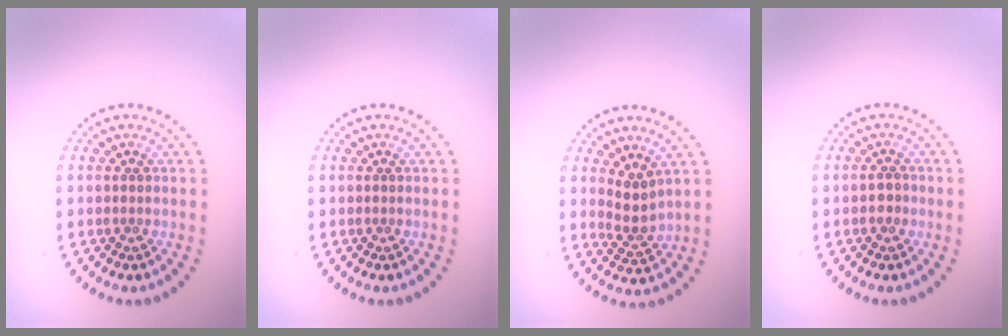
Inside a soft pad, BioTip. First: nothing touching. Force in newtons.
{"total": 0.0}
{"total": 2.2, "press": 1.7, "slide": 1.4}
{"total": 1.1, "press": 1.1, "slide": 0.4}